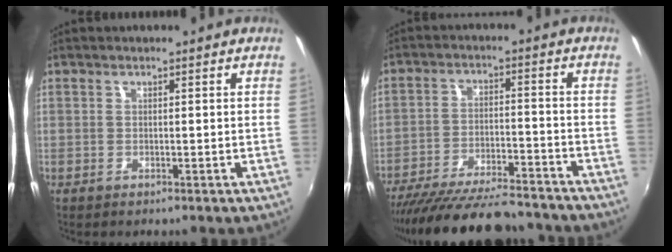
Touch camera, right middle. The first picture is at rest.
{"total": 20.8, "force": [-18.4, 4.2, 8.8], "torque": [-0.175, -0.028, -0.268]}